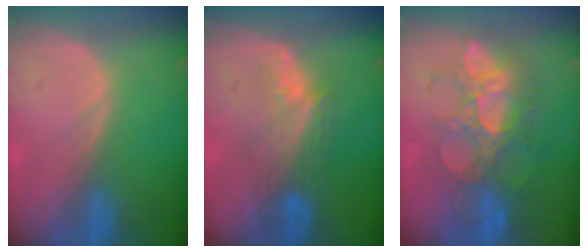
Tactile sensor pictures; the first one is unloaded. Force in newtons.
{"total": 5.5, "press": 5.4, "slide": 0.7}
{"total": 9.6, "press": 9.0, "slide": 3.2}